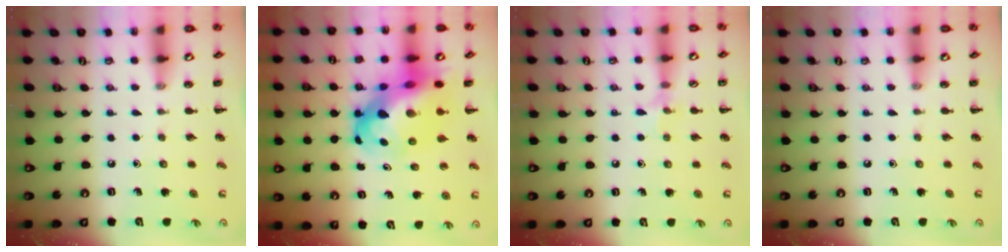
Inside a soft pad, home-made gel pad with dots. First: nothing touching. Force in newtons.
{"total": 15.0, "press": 14.5, "slide": 3.8}
{"total": 5.7, "press": 5.4, "slide": 1.8}
{"total": 0.0}